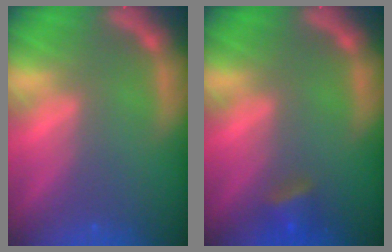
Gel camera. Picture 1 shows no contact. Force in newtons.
{"total": 2.4}